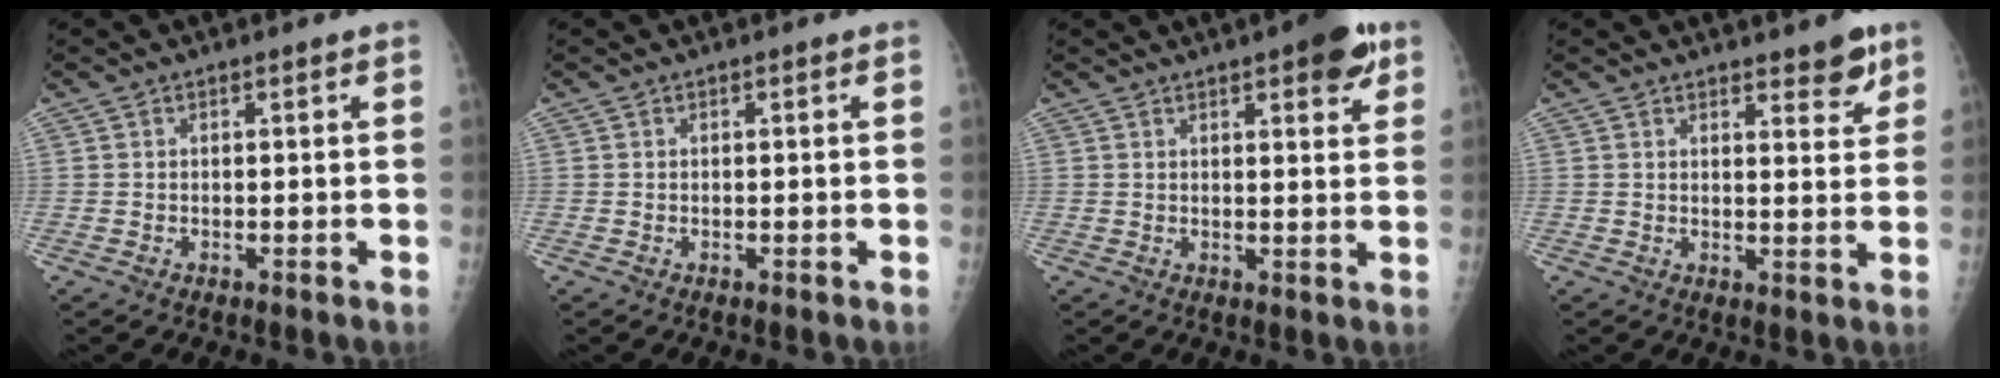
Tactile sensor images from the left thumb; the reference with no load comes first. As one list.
[{"total": 0.0}, {"total": 7.4, "force": [4.1, 2.3, 5.6], "torque": [-0.057, -0.014, 0.049]}, {"total": 4.9, "force": [3.5, 1.7, 3.0], "torque": [-0.020, -0.023, 0.045]}]